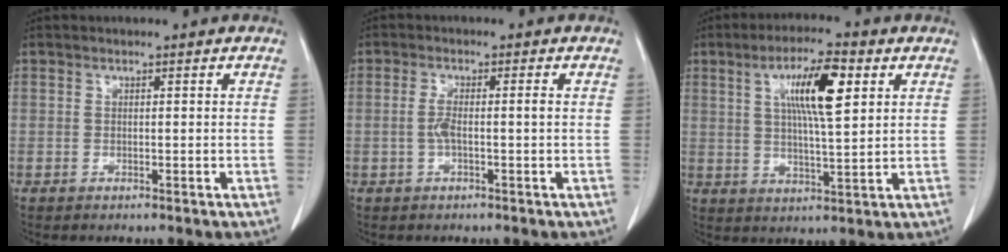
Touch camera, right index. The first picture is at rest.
{"total": 2.9, "force": [-0.5, 0.3, 2.9], "torque": [-0.062, 0.003, -0.009]}
{"total": 10.1, "force": [3.6, 1.5, 9.4], "torque": [-0.162, 0.008, 0.061]}